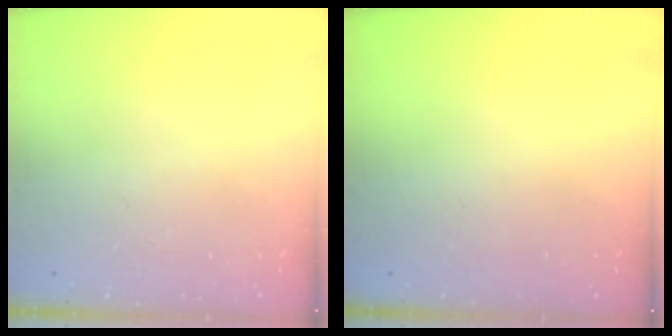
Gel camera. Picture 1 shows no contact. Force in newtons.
{"total": 0.0}